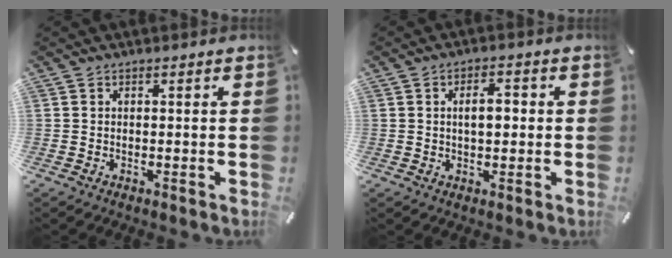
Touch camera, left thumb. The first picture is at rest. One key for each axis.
{"total": 4.8, "fx": 0.4, "fy": 2.6, "fz": 4.0, "tx": -0.063, "ty": 0.003, "tz": 0.000}